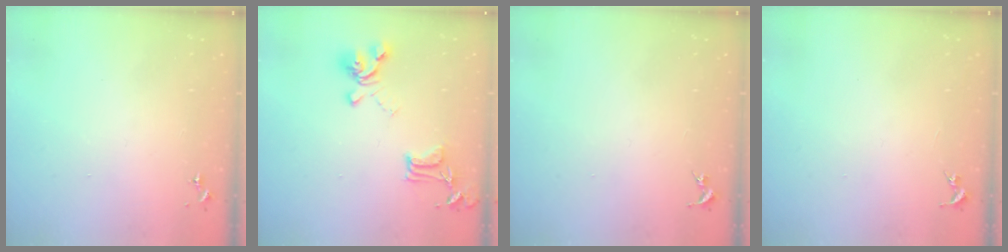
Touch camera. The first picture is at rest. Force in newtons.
{"total": 15.9, "press": 15.9, "slide": 1.0}
{"total": 0.0}
{"total": 0.0}